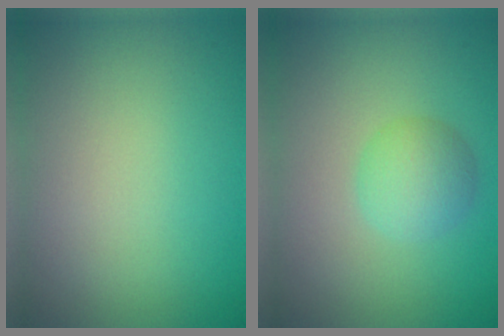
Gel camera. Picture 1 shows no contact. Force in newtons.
{"total": 2.9, "press": 2.9, "slide": 0.1}